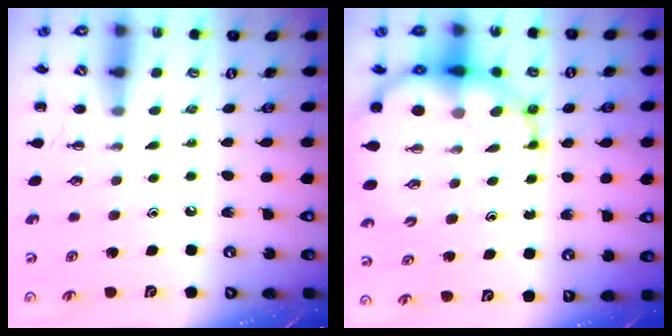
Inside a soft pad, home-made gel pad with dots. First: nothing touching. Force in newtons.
{"total": 17.2, "press": 16.5, "slide": 4.9}